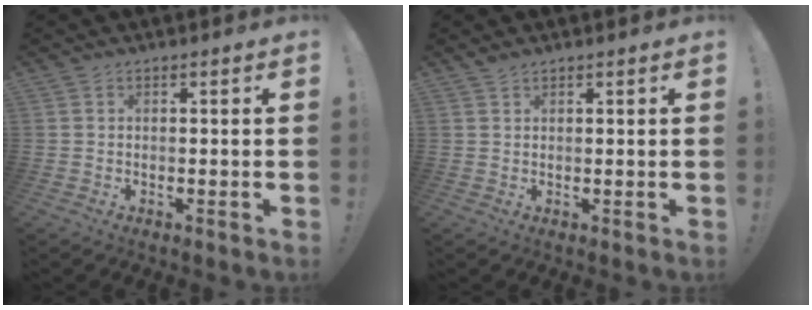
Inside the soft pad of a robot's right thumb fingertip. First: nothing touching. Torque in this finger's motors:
{"motor_torque": [-0.01, -0.14, 0.02, -0.18, 0.05]}